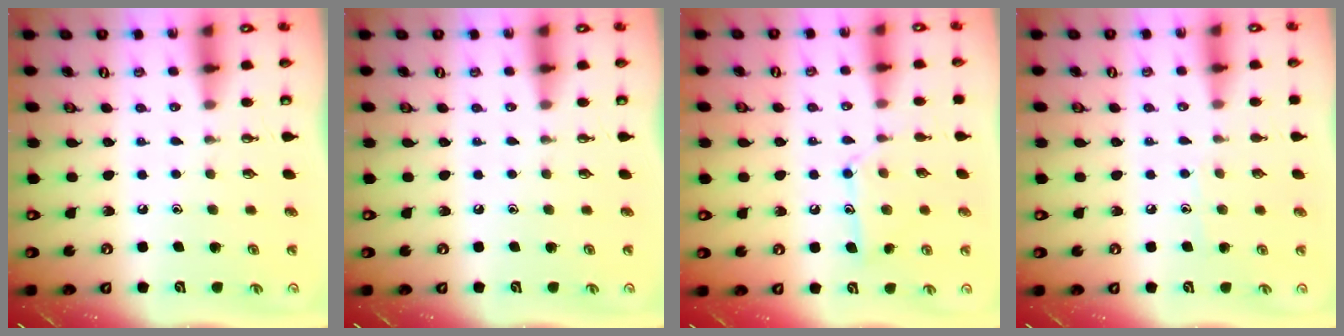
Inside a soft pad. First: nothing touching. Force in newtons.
{"total": 0.0}
{"total": 11.1, "press": 11.1, "slide": 0.4}
{"total": 5.5, "press": 5.4, "slide": 0.6}